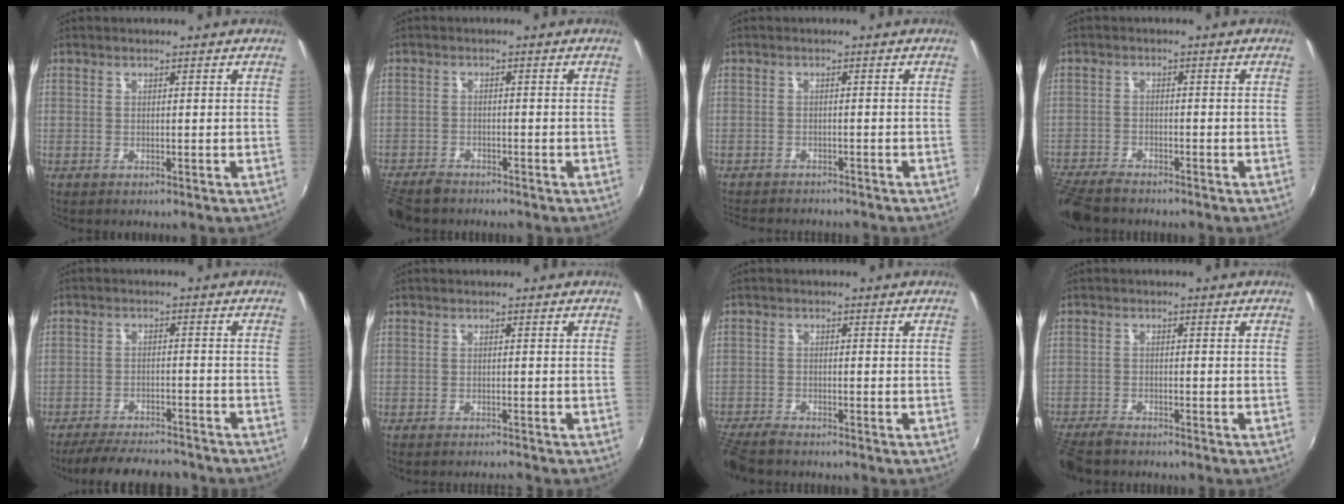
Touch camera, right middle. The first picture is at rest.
{"total": 7.2, "force": [-6.1, 2.9, 2.5], "torque": [-0.078, -0.019, -0.109]}
{"total": 7.1, "force": [-6.5, 1.4, 2.5], "torque": [-0.063, -0.018, -0.098]}
{"total": 8.0, "force": [-7.1, 2.0, 3.1], "torque": [-0.090, -0.028, -0.131]}
{"total": 13.2, "force": [-11.5, 3.3, 5.4], "torque": [-0.120, -0.007, -0.168]}
{"total": 2.5, "force": [-2.4, 0.1, 0.8], "torque": [-0.024, -0.010, -0.040]}
{"total": 5.9, "force": [-5.4, 0.9, 2.3], "torque": [-0.065, -0.026, -0.101]}
{"total": 6.3, "force": [-5.6, 1.5, 2.3], "torque": [-0.069, -0.025, -0.106]}